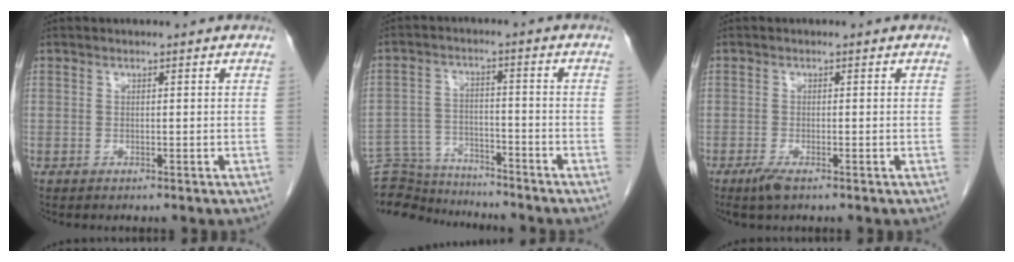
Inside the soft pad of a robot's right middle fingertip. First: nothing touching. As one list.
[{"total": 12.5, "force": [-12.2, 2.4, 1.8], "torque": [-0.035, 0.020, -0.193]}, {"total": 2.3, "force": [-1.5, 0.4, 1.7], "torque": [-0.040, -0.006, -0.030]}]